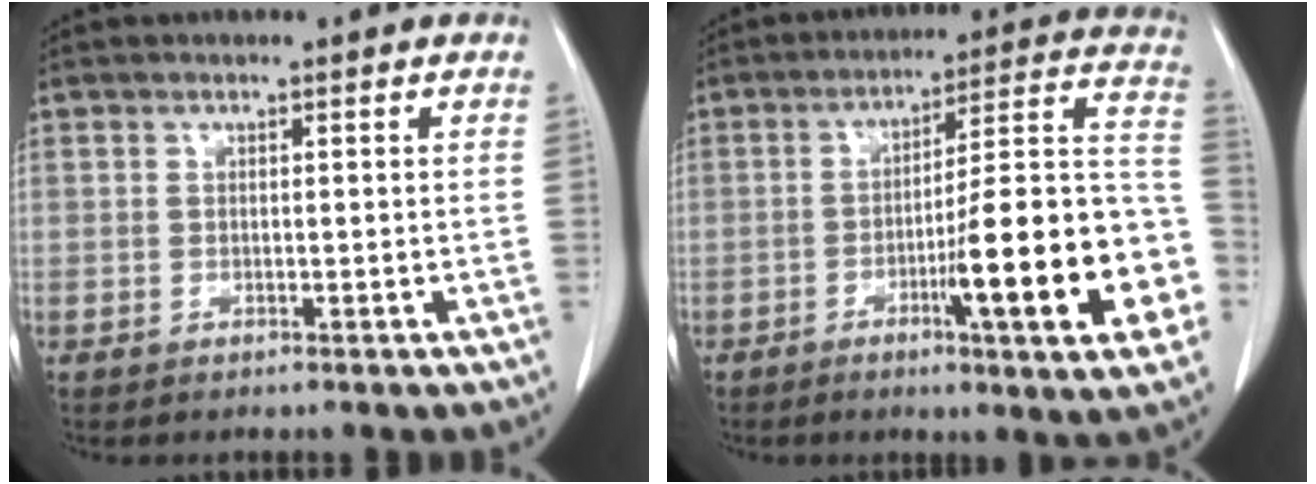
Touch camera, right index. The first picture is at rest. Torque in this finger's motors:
{"motor_torque": [1.33, -0.80, 0.64, 0.21]}